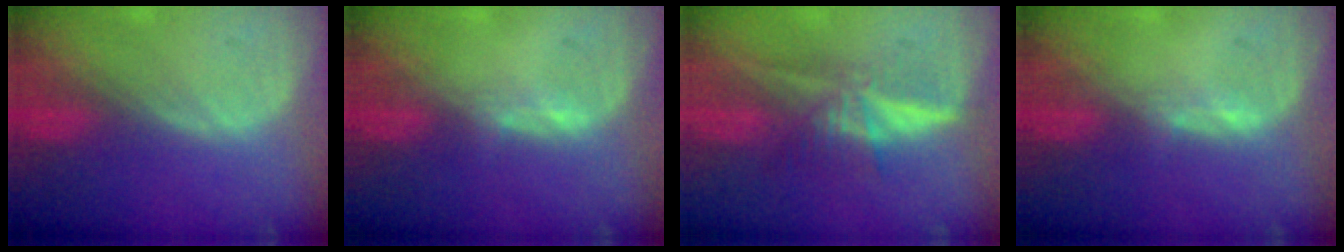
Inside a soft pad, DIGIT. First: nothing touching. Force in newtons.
{"total": 1.0, "press": 0.8, "slide": 0.5}
{"total": 5.4, "press": 5.2, "slide": 1.6}
{"total": 1.0, "press": 0.8, "slide": 0.5}